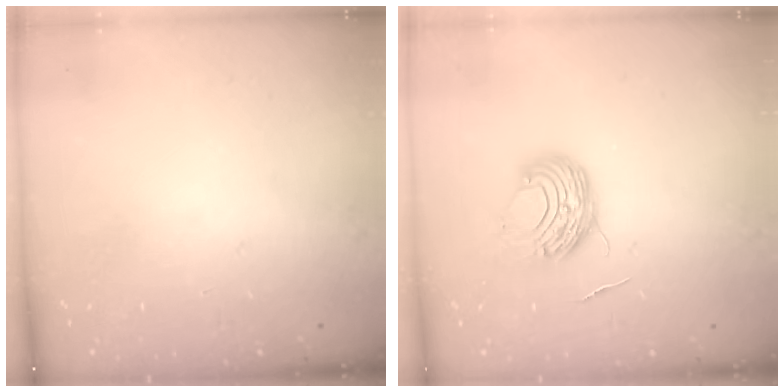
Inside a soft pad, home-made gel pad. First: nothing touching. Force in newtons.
{"total": 9.4, "press": 9.3, "slide": 0.6}